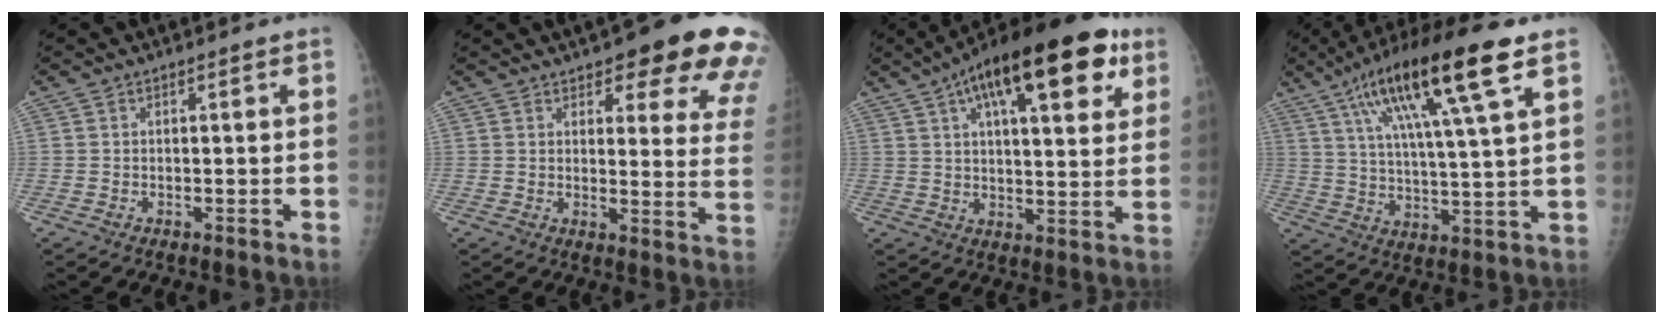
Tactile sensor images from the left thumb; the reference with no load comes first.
{"total": 17.8, "force": [11.2, 5.6, 12.7], "torque": [-0.109, -0.043, 0.118]}
{"total": 22.4, "force": [11.0, 8.1, 17.8], "torque": [-0.253, -0.001, 0.161]}
{"total": 19.4, "force": [9.5, 2.8, 16.7], "torque": [-0.290, -0.009, 0.160]}